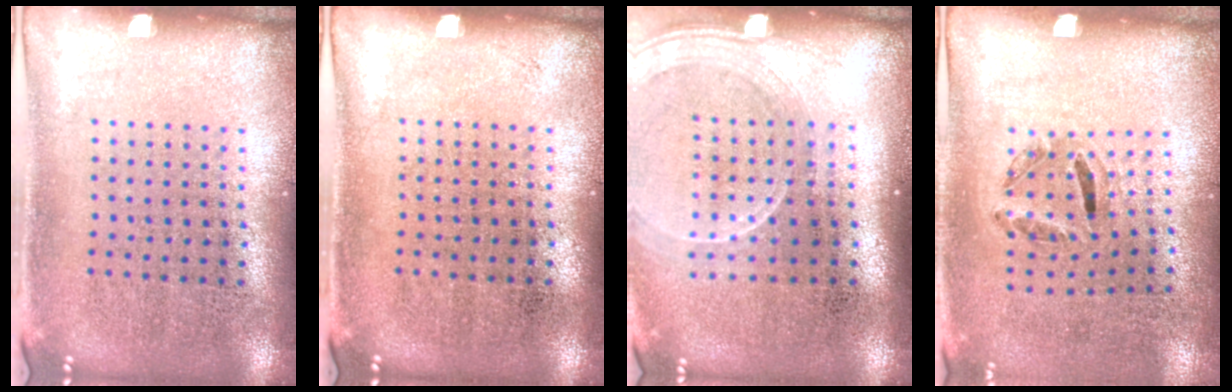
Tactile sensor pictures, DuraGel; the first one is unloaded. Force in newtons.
{"total": 0.0}
{"total": 1.7, "press": 1.5, "slide": 0.8}
{"total": 1.2, "press": 0.6, "slide": 1.0}